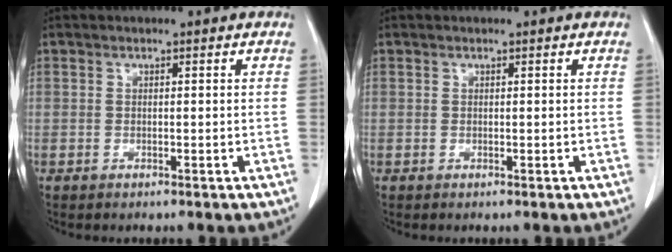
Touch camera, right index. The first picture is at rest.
{"total": 0.0}